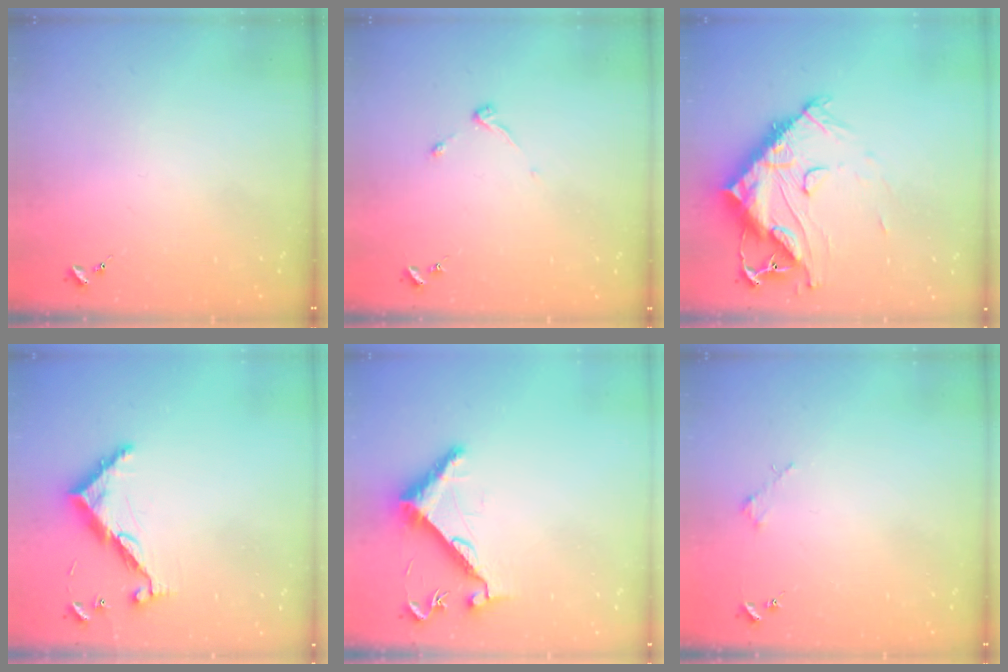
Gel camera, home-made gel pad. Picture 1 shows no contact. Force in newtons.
{"total": 3.7, "press": 3.6, "slide": 0.6}
{"total": 18.8, "press": 18.7, "slide": 1.7}
{"total": 9.3, "press": 9.3, "slide": 0.3}
{"total": 8.6, "press": 8.6, "slide": 0.7}
{"total": 1.8, "press": 1.8, "slide": 0.2}